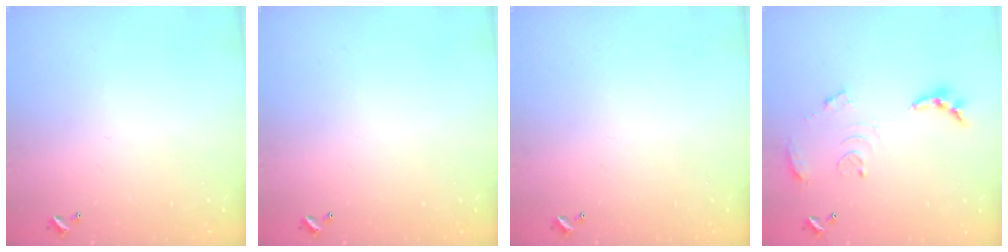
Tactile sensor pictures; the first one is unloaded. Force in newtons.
{"total": 0.0}
{"total": 0.0}
{"total": 10.6, "press": 10.6, "slide": 0.8}